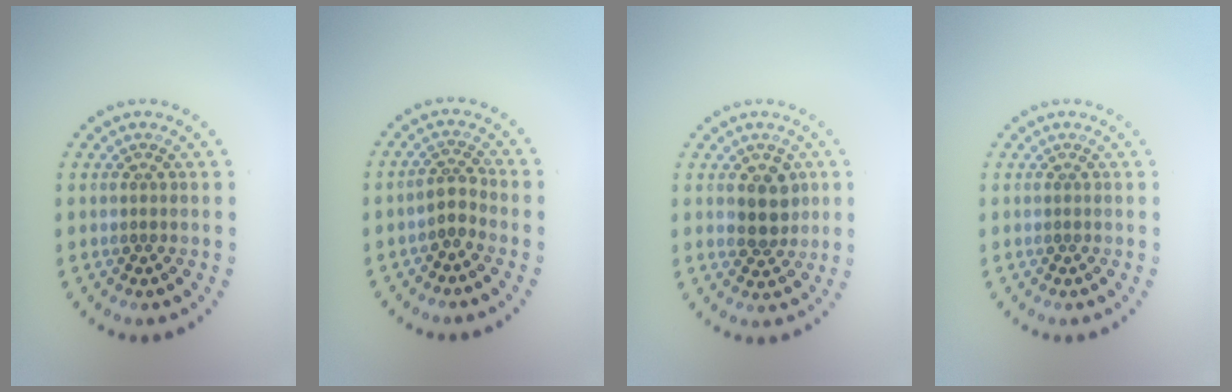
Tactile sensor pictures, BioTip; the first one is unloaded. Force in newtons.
{"total": 1.7, "press": 1.2, "slide": 1.1}
{"total": 3.0, "press": 2.8, "slide": 0.9}
{"total": 0.0}